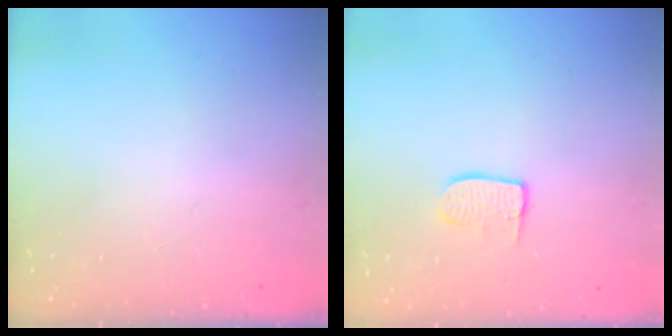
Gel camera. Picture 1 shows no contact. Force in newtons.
{"total": 7.0, "press": 7.0, "slide": 0.3}